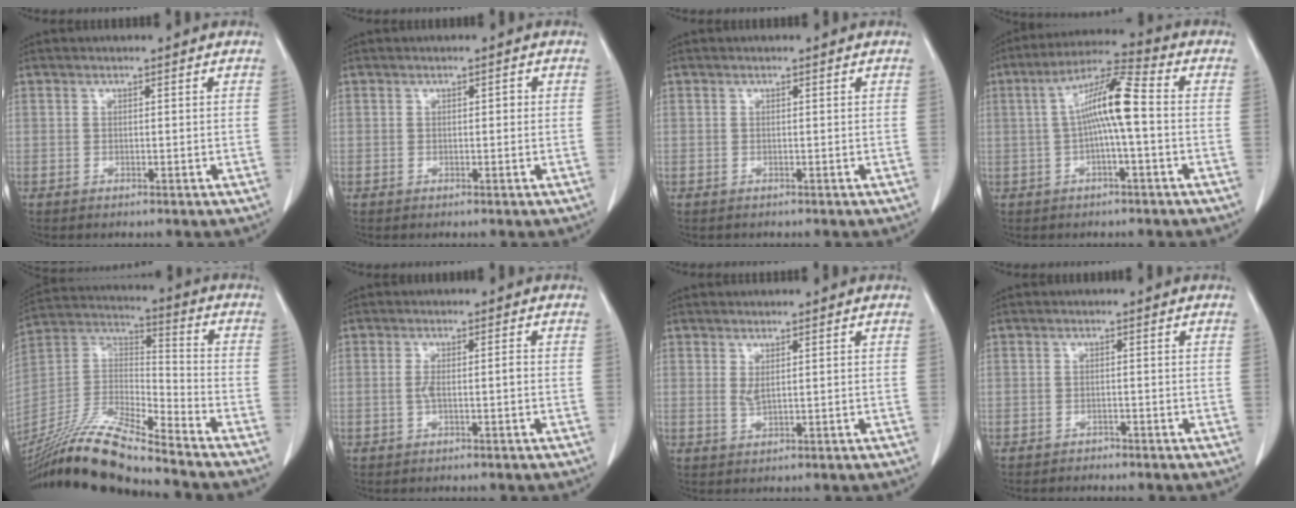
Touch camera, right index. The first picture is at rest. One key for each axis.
{"total": 0.6, "fx": 0.0, "fy": 0.3, "fz": 0.6, "tx": -0.005, "ty": 0.003, "tz": -0.001}
{"total": 0.0}
{"total": 9.2, "fx": -0.1, "fy": 0.6, "fz": 9.2, "tx": -0.170, "ty": 0.024, "tz": -0.007}
{"total": 18.4, "fx": -16.3, "fy": 0.5, "fz": 8.4, "tx": -0.178, "ty": -0.002, "tz": -0.307}
{"total": 2.0, "fx": -0.4, "fy": 0.2, "fz": 1.9, "tx": -0.036, "ty": 0.003, "tz": -0.005}
{"total": 1.4, "fx": 0.7, "fy": 0.2, "fz": 1.2, "tx": -0.028, "ty": -0.001, "tz": 0.018}
{"total": 1.2, "fx": -1.2, "fy": 0.3, "fz": -0.1, "tx": 0.001, "ty": -0.002, "tz": -0.017}